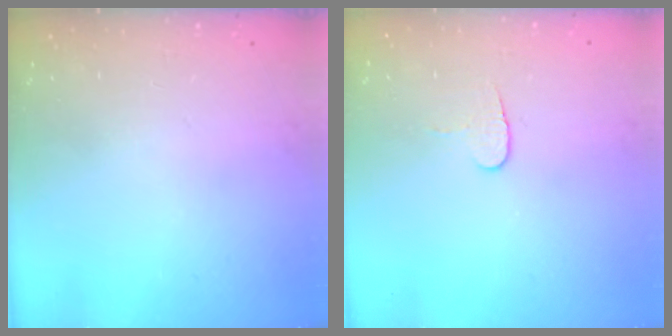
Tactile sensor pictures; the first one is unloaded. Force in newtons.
{"total": 5.3, "press": 5.3, "slide": 0.5}